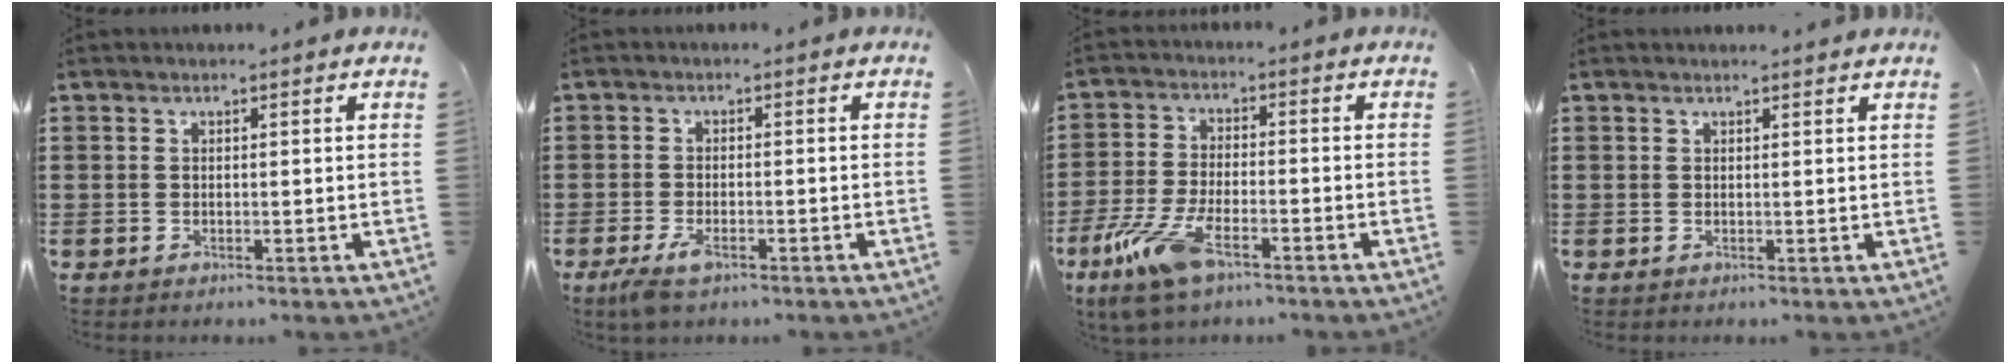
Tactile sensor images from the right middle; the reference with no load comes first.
{"total": 3.1, "force": [-1.8, 1.0, 2.3], "torque": [-0.051, -0.003, -0.037]}
{"total": 9.9, "force": [-6.0, 3.2, 7.1], "torque": [-0.168, -0.011, -0.116]}
{"total": 0.6, "force": [0.6, -0.1, 0.1], "torque": [-0.002, -0.004, 0.011]}